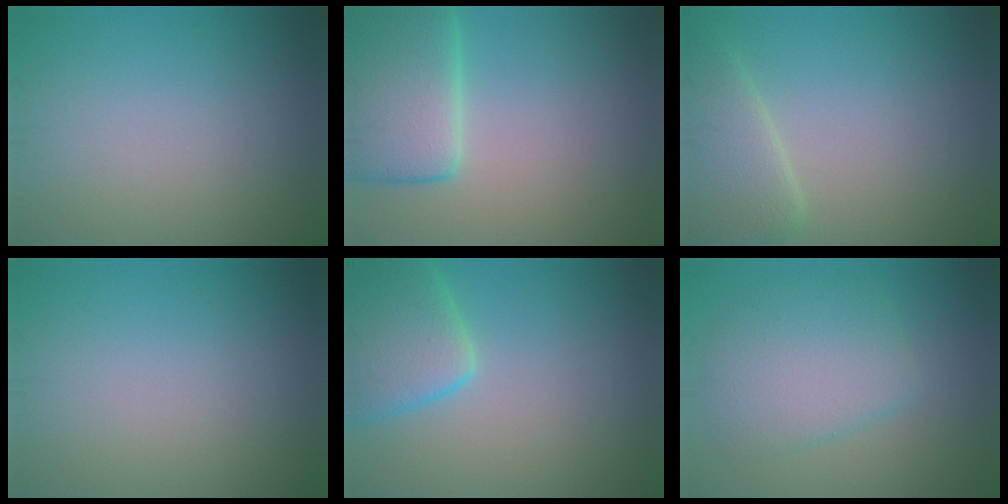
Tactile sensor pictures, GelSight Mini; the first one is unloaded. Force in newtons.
{"total": 7.4, "press": 7.4, "slide": 0.5}
{"total": 4.2, "press": 4.2, "slide": 0.1}
{"total": 0.0}
{"total": 5.9, "press": 5.9, "slide": 0.5}
{"total": 5.0, "press": 5.0, "slide": 0.2}